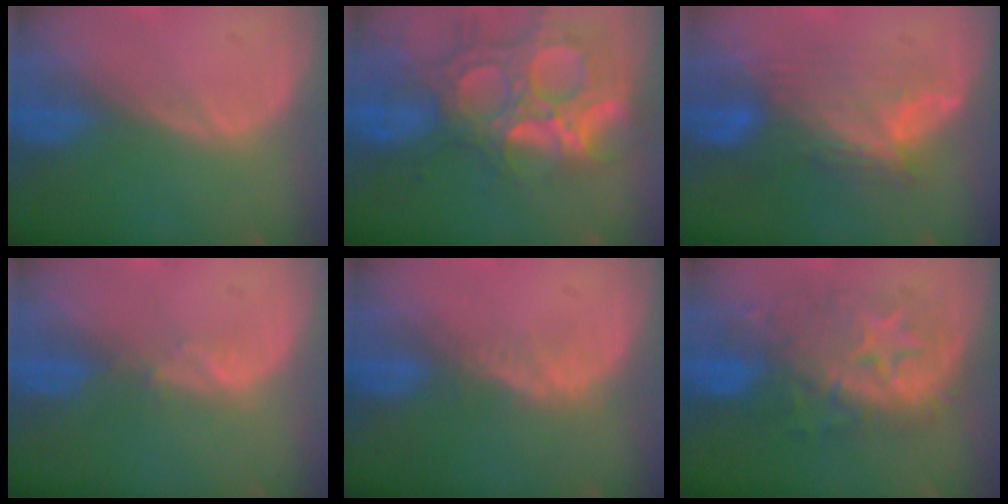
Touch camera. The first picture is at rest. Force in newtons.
{"total": 14.1, "press": 11.9, "slide": 7.6}
{"total": 7.7, "press": 7.4, "slide": 2.2}
{"total": 1.1, "press": 1.0, "slide": 0.4}
{"total": 2.1, "press": 1.5, "slide": 1.4}
{"total": 9.0, "press": 9.0, "slide": 0.3}